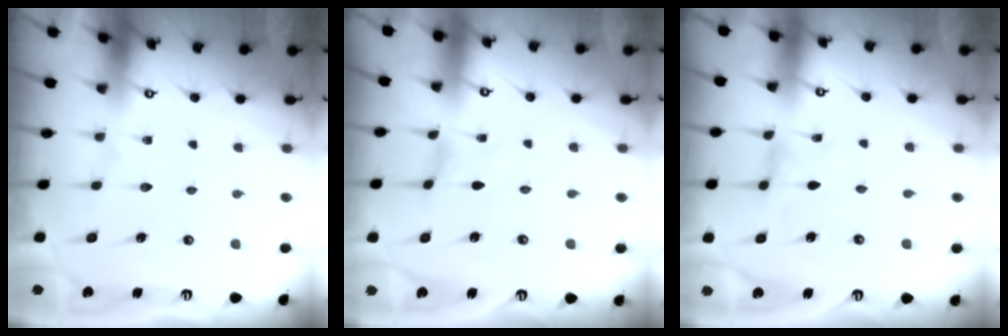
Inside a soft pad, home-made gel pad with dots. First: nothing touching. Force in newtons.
{"total": 0.0}
{"total": 0.9, "press": 0.9, "slide": 0.3}